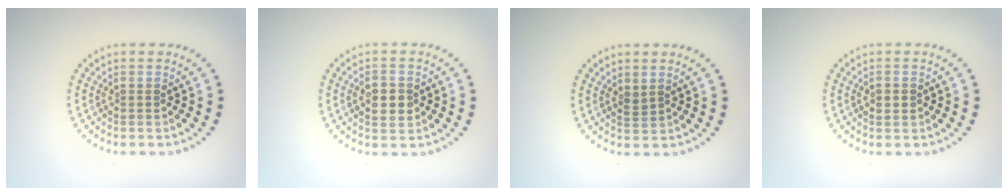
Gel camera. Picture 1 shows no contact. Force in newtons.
{"total": 2.8, "press": 2.8, "slide": 0.1}
{"total": 0.9, "press": 0.7, "slide": 0.5}
{"total": 1.7, "press": 1.7, "slide": 0.1}